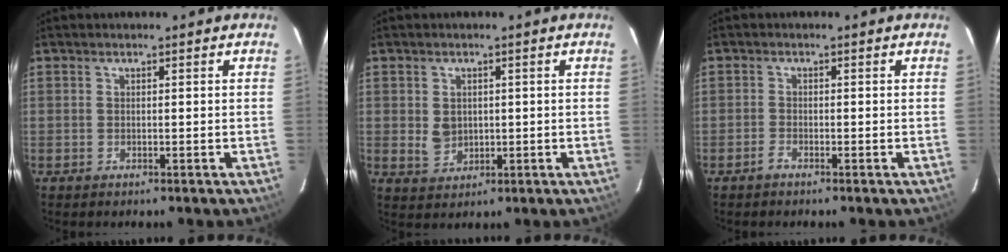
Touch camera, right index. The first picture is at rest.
{"total": 3.8, "force": [0.2, 3.3, 1.9], "torque": [-0.035, 0.000, 0.011]}
{"total": 1.3, "force": [-1.1, 0.4, 0.5], "torque": [-0.015, 0.000, -0.026]}